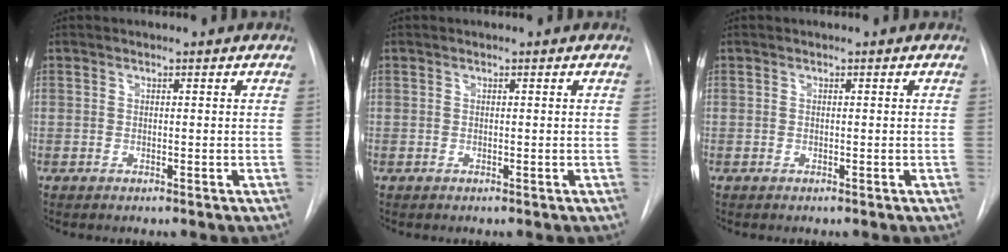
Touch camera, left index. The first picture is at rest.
{"total": 0.0}
{"total": 0.0}